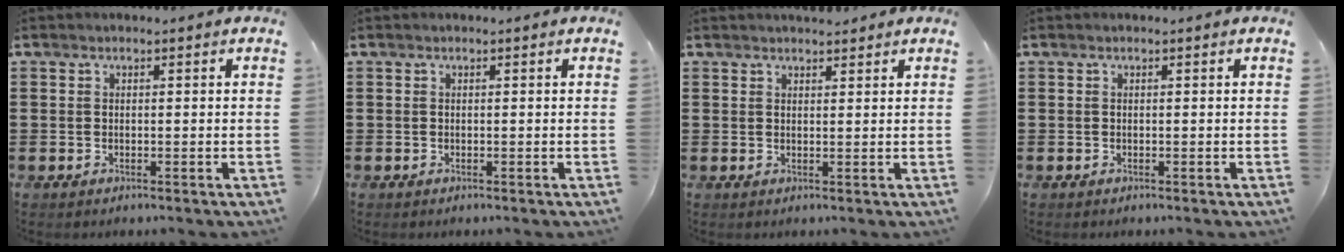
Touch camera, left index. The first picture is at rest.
{"total": 0.0}
{"total": 1.9, "force": [1.8, 0.5, 0.4], "torque": [-0.012, 0.004, 0.034]}
{"total": 0.0}